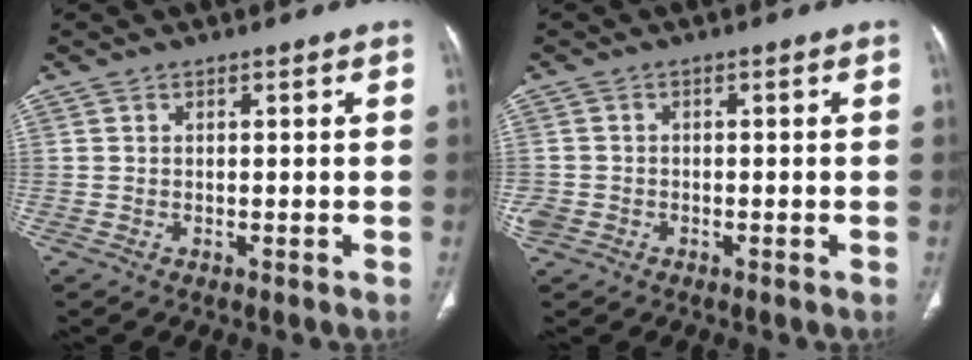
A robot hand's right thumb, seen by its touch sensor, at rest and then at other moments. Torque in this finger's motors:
{"motor_torque": [-0.29, 0.07, 0.09, 0.01, 0.09]}